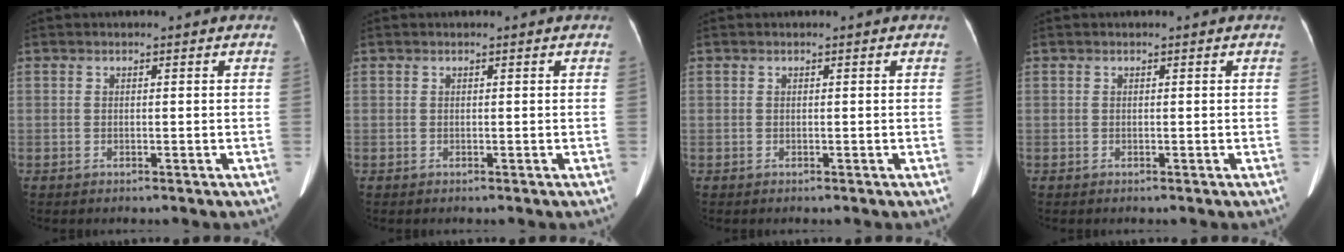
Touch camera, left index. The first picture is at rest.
{"total": 0.0}
{"total": 0.0}
{"total": 0.0}